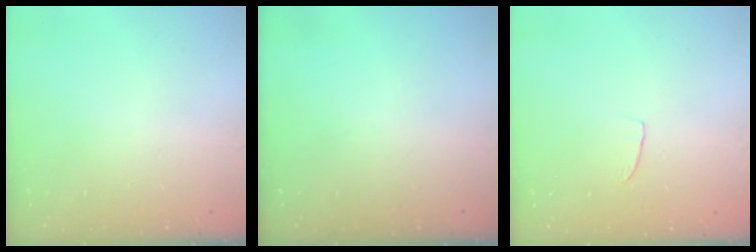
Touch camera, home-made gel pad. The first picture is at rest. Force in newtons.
{"total": 0.0}
{"total": 2.5, "press": 2.5, "slide": 0.1}